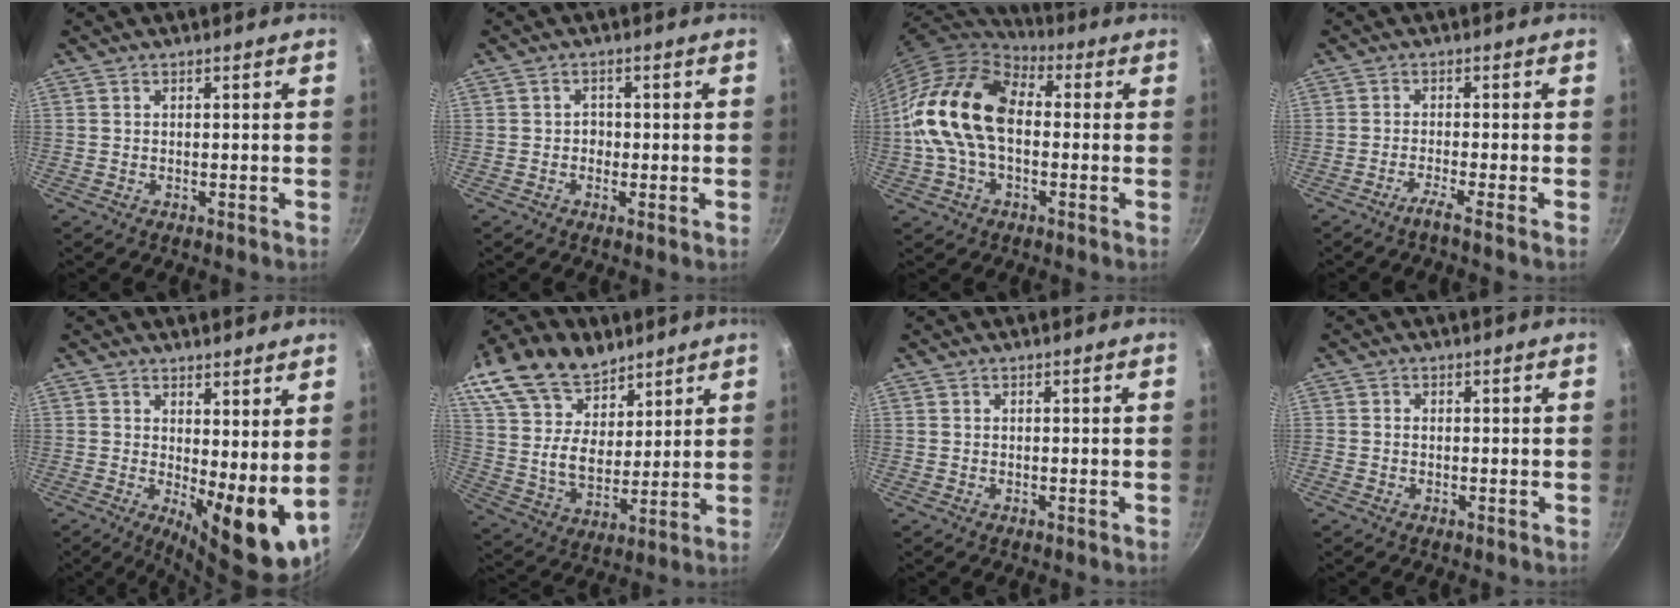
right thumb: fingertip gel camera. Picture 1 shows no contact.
{"total": 1.9, "force": [-0.3, 1.7, 0.9], "torque": [-0.002, 0.000, -0.009]}
{"total": 18.2, "force": [-0.2, 11.9, 13.8], "torque": [-0.239, 0.037, -0.018]}
{"total": 2.5, "force": [-1.7, -0.9, 1.6], "torque": [-0.047, 0.007, -0.035]}
{"total": 11.7, "force": [1.6, 4.4, 10.7], "torque": [-0.122, -0.020, 0.033]}
{"total": 23.2, "force": [14.5, 14.2, 11.3], "torque": [-0.210, -0.029, 0.267]}
{"total": 0.0}
{"total": 0.6, "force": [-0.1, 0.5, 0.3], "torque": [-0.005, 0.003, -0.004]}